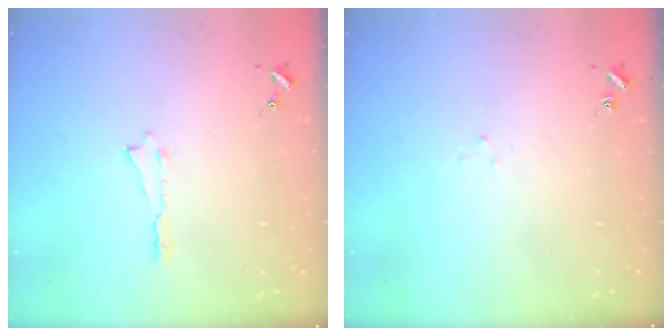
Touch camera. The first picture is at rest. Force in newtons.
{"total": 1.8, "press": 1.8, "slide": 0.1}